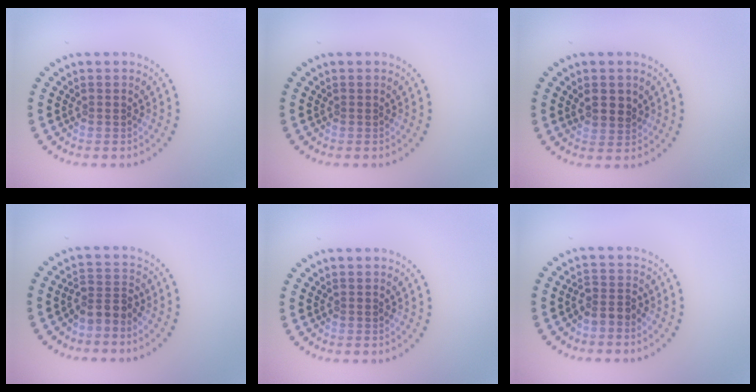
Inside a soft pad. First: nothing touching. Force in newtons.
{"total": 0.0}
{"total": 2.3, "press": 2.2, "slide": 0.8}
{"total": 2.5, "press": 1.9, "slide": 1.6}
{"total": 0.0}
{"total": 1.9, "press": 1.4, "slide": 1.3}